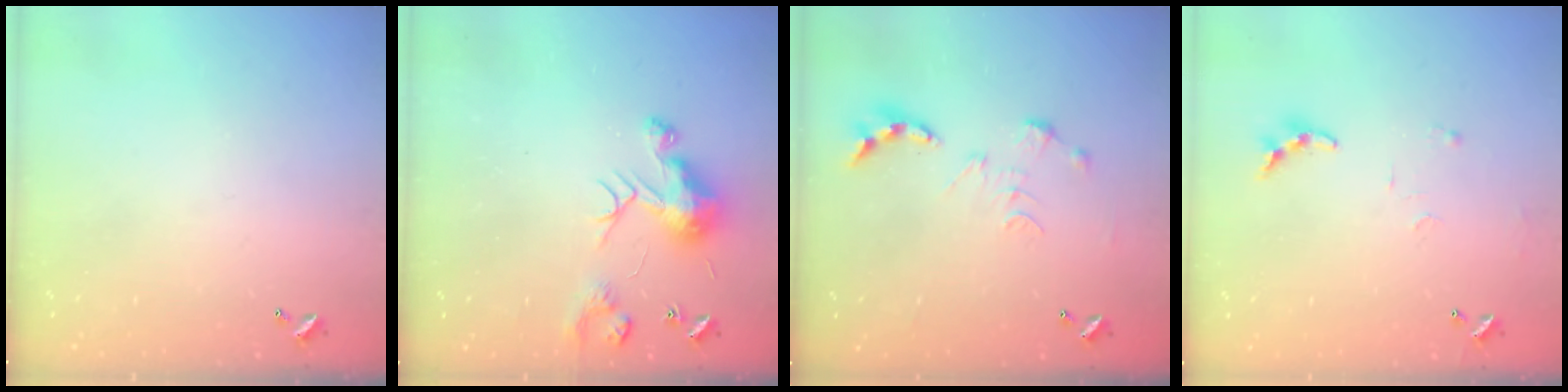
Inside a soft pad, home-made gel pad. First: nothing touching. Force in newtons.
{"total": 8.8, "press": 8.8, "slide": 0.0}
{"total": 0.0}
{"total": 7.9, "press": 7.9, "slide": 0.5}